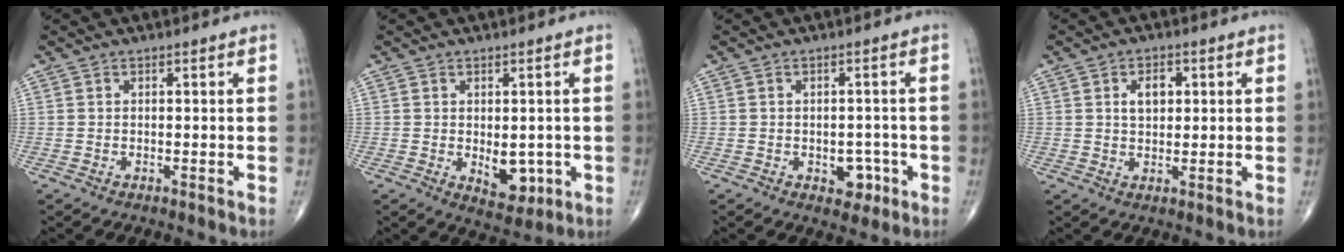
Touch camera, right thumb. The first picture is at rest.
{"total": 6.1, "force": [-0.9, 3.6, 4.8], "torque": [-0.039, -0.011, -0.001]}
{"total": 4.3, "force": [-1.6, 3.0, 2.7], "torque": [-0.006, 0.009, -0.018]}
{"total": 4.4, "force": [1.2, 2.8, 3.1], "torque": [-0.035, -0.001, 0.019]}